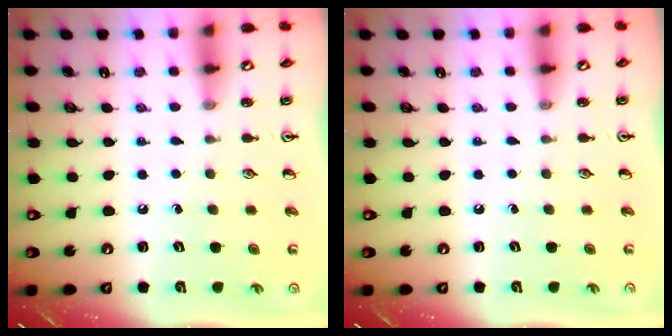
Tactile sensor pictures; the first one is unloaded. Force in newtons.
{"total": 0.0}